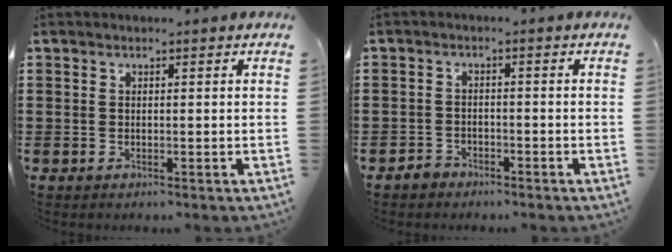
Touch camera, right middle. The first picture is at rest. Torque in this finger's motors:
{"motor_torque": [2.14, 0.00, 0.10, 0.01]}